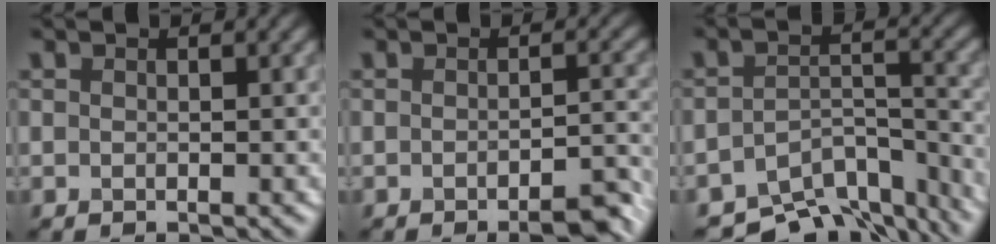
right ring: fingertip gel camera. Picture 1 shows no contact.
{"total": 3.5, "force": [-2.5, 0.7, 2.4], "torque": [-0.025, 0.004, -0.037]}
{"total": 8.8, "force": [-7.6, 3.1, 3.1], "torque": [-0.049, -0.020, -0.110]}